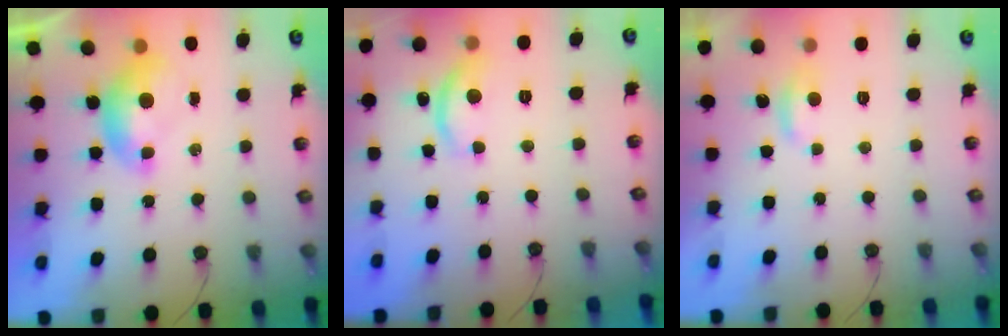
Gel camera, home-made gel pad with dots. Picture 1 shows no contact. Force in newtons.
{"total": 7.0, "press": 6.9, "slide": 0.7}
{"total": 1.0, "press": 0.8, "slide": 0.5}